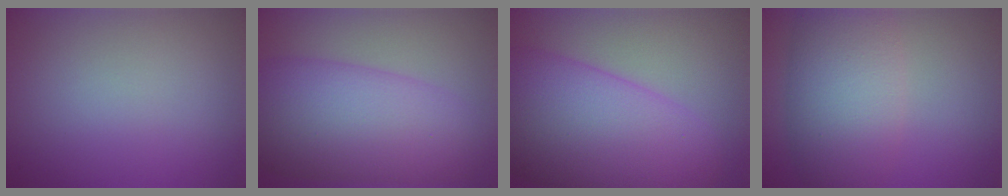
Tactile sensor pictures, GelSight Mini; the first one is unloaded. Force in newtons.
{"total": 10.1, "press": 10.1, "slide": 0.2}
{"total": 11.8, "press": 11.8, "slide": 0.3}
{"total": 7.5, "press": 7.5, "slide": 0.4}